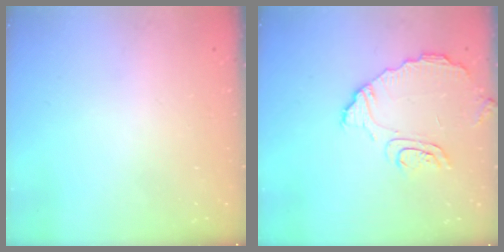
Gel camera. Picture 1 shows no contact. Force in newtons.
{"total": 9.0, "press": 9.0, "slide": 0.8}